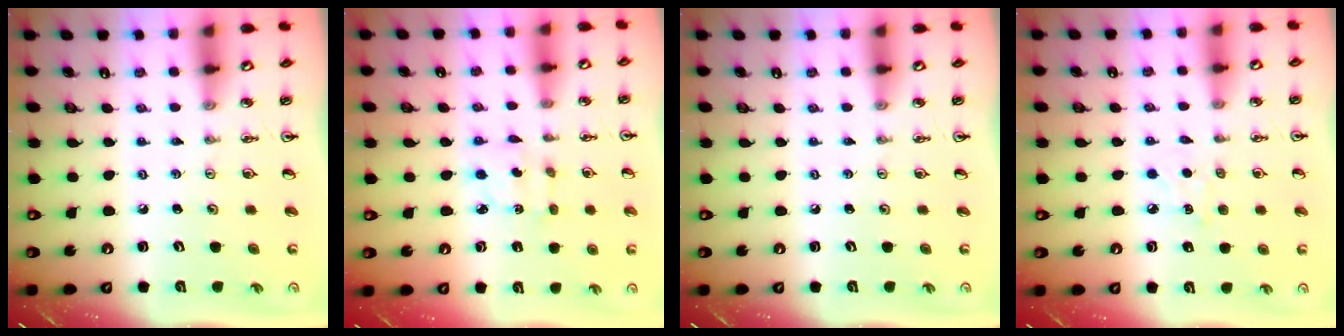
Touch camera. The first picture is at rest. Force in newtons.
{"total": 2.3, "press": 2.3, "slide": 0.2}
{"total": 0.0}
{"total": 4.6, "press": 4.5, "slide": 0.6}